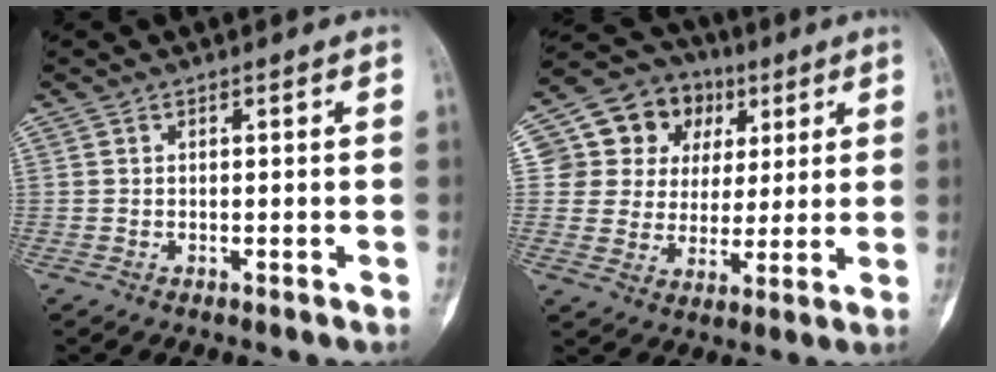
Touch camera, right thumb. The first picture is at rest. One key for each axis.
{"total": 14.9, "fx": 4.9, "fy": 13.1, "fz": 5.2, "tx": -0.041, "ty": 0.018, "tz": 0.088}